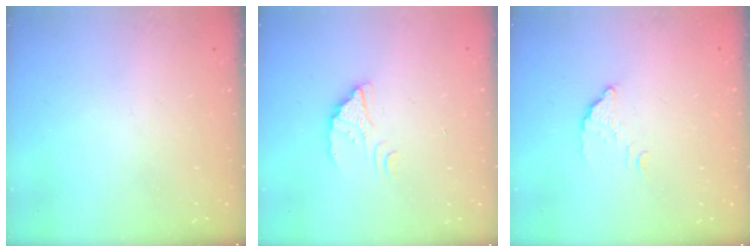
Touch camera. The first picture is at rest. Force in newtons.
{"total": 2.3, "press": 2.3, "slide": 0.2}
{"total": 2.9, "press": 2.9, "slide": 0.1}